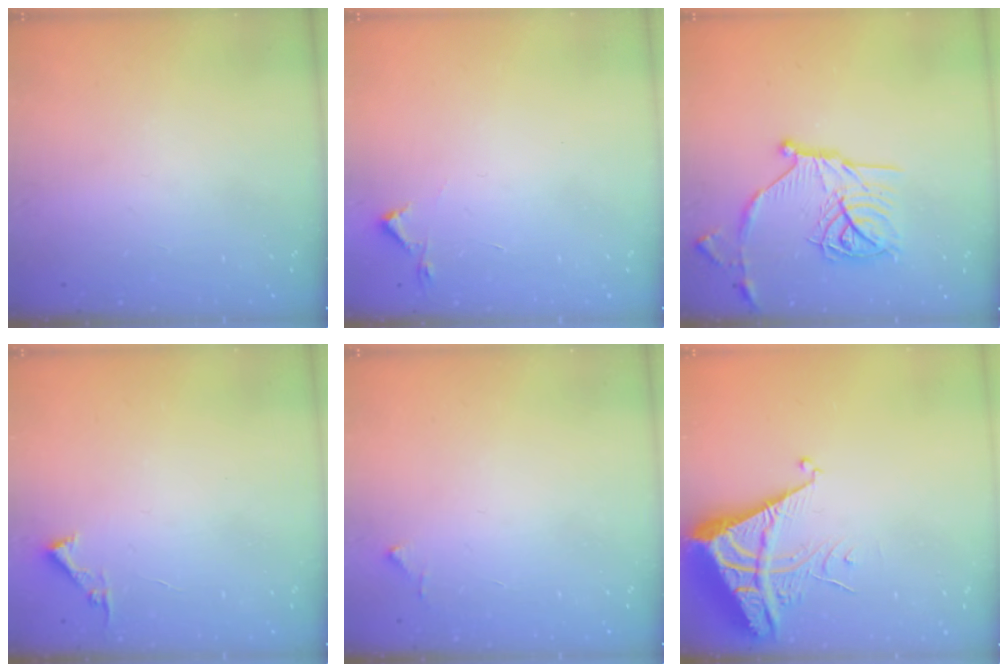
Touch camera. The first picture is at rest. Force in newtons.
{"total": 2.7, "press": 2.6, "slide": 0.4}
{"total": 19.6, "press": 19.5, "slide": 1.7}
{"total": 3.4, "press": 3.4, "slide": 0.4}
{"total": 3.4, "press": 3.4, "slide": 0.4}
{"total": 6.6, "press": 6.6, "slide": 0.6}